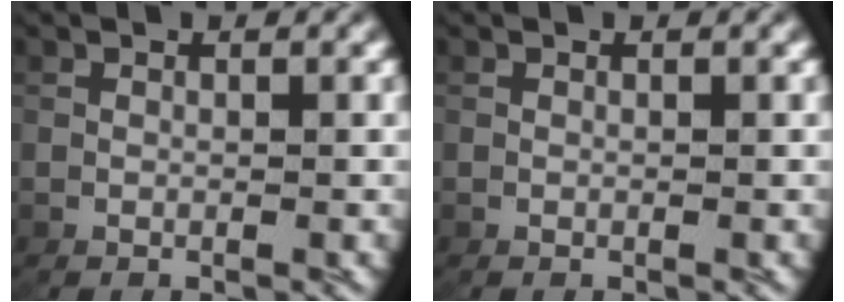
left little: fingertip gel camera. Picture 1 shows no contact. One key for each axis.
{"total": 0.0}